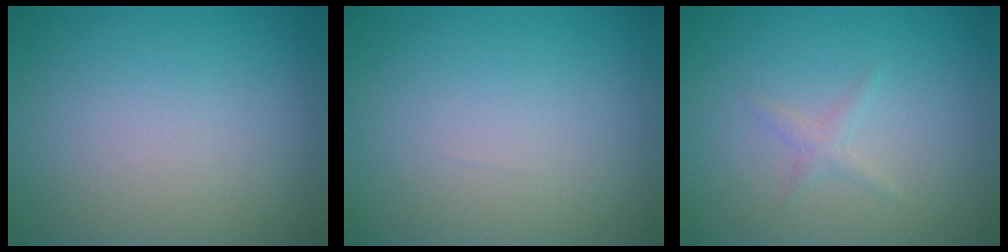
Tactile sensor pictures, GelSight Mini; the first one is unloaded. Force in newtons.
{"total": 0.0}
{"total": 1.0, "press": 1.0, "slide": 0.1}